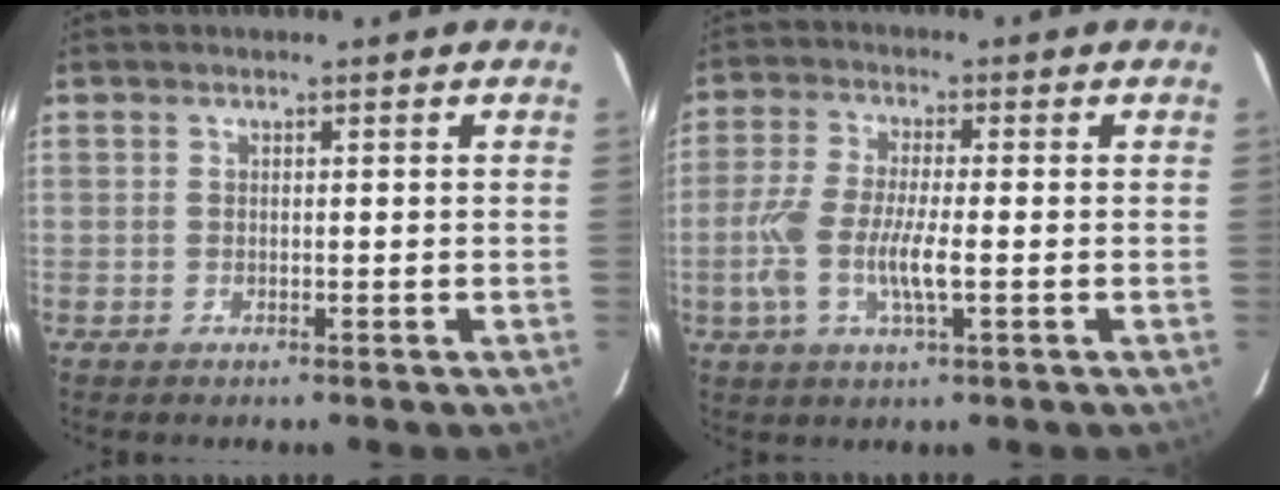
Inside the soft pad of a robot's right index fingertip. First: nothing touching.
{"total": 8.4, "force": [-2.1, 2.0, 7.9], "torque": [-0.169, -0.004, -0.043]}